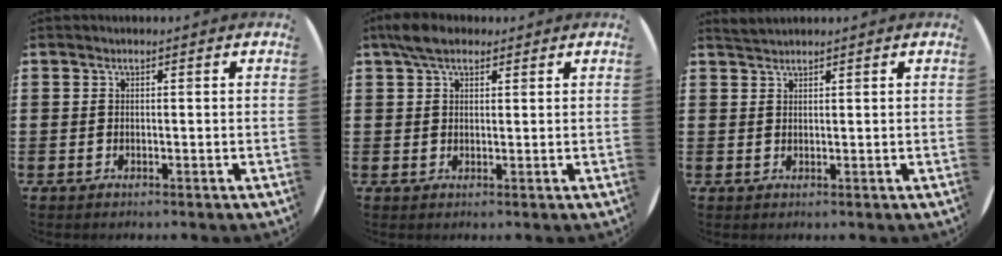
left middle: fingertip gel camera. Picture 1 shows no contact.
{"total": 4.0, "force": [2.9, 1.8, 2.1], "torque": [-0.048, 0.008, 0.053]}
{"total": 1.3, "force": [1.3, 0.0, 0.1], "torque": [-0.004, 0.001, 0.025]}